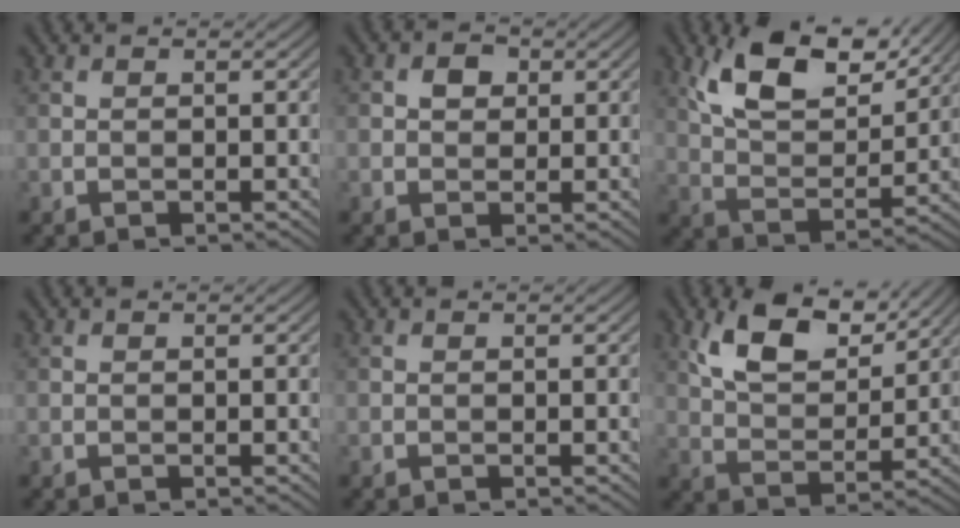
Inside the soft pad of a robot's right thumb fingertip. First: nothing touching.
{"total": 2.3, "force": [0.5, 1.9, 1.1], "torque": [-0.020, 0.002, 0.005]}
{"total": 11.6, "force": [7.1, 5.0, 7.7], "torque": [-0.158, 0.000, 0.135]}
{"total": 0.0}
{"total": 0.0}
{"total": 9.2, "force": [5.5, 4.3, 6.0], "torque": [-0.127, -0.001, 0.108]}